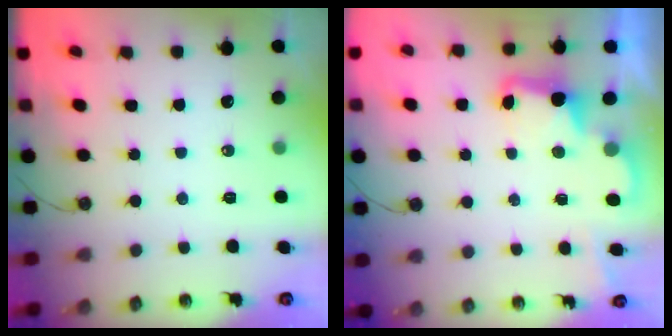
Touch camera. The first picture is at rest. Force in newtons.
{"total": 3.2, "press": 3.1, "slide": 0.7}